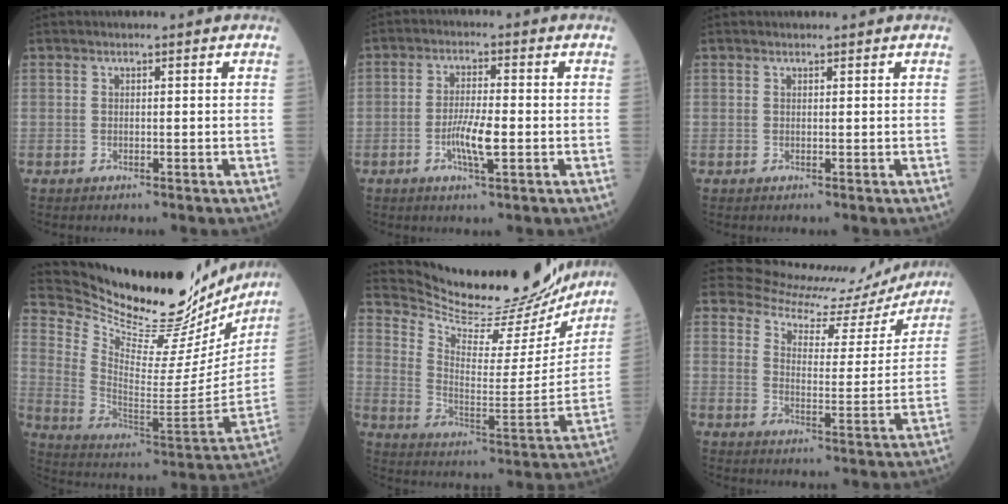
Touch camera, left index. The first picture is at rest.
{"total": 5.0, "force": [-1.6, 0.6, 4.7], "torque": [-0.092, -0.008, -0.031]}
{"total": 0.8, "force": [0.8, 0.1, 0.1], "torque": [-0.006, 0.005, 0.015]}
{"total": 30.4, "force": [27.2, 6.0, 12.2], "torque": [-0.204, -0.079, 0.380]}
{"total": 22.8, "force": [21.5, 4.1, 6.2], "torque": [-0.112, -0.057, 0.304]}
{"total": 15.5, "force": [15.3, 2.4, 1.3], "torque": [-0.016, -0.048, 0.189]}